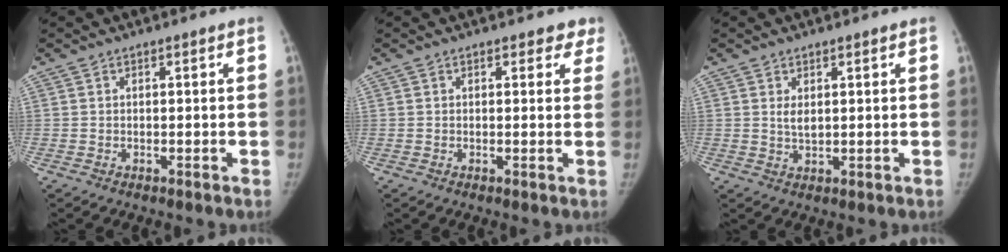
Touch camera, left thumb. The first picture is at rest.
{"total": 3.0, "force": [2.3, 1.8, 0.8], "torque": [0.030, -0.007, 0.012]}
{"total": 2.2, "force": [0.8, 1.1, 1.7], "torque": [-0.024, -0.009, 0.019]}